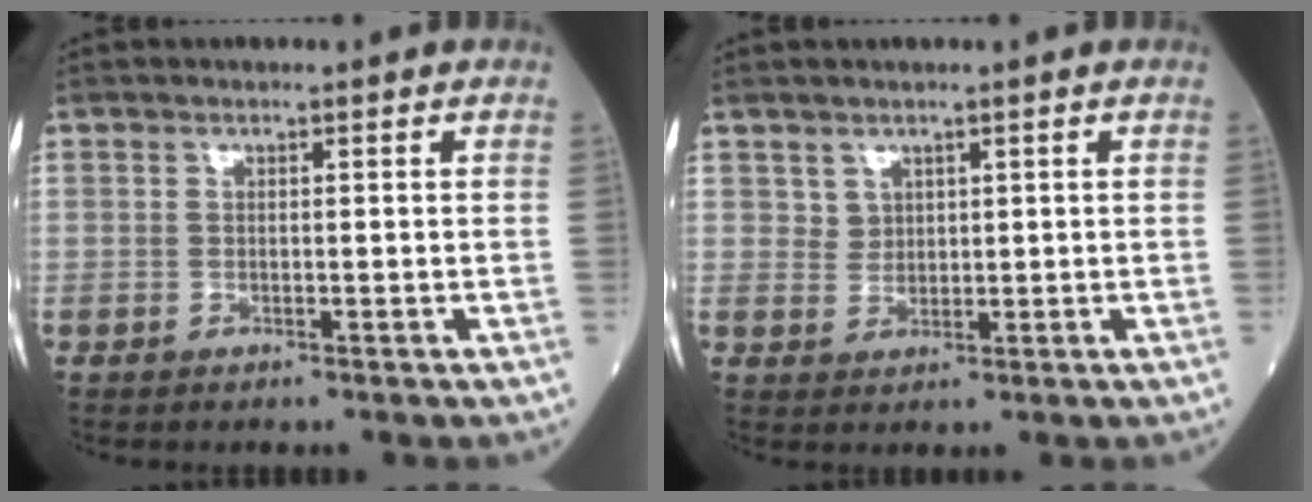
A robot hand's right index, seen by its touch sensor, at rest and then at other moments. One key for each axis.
{"total": 1.9, "fx": 1.0, "fy": 1.6, "fz": 0.2, "tx": 0.002, "ty": 0.002, "tz": 0.017}